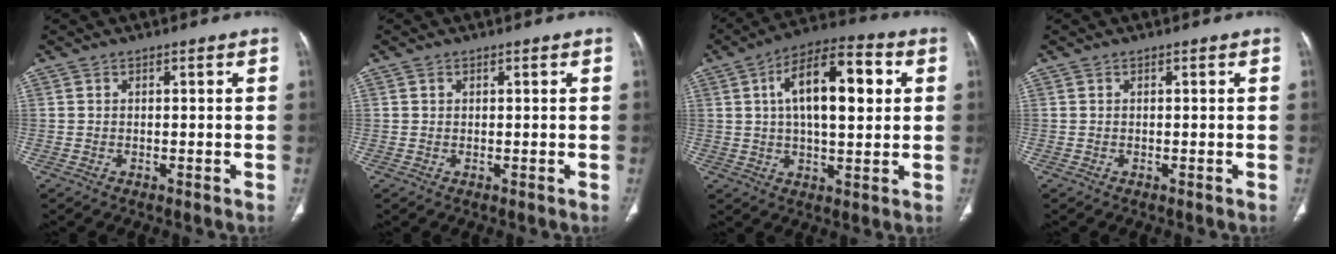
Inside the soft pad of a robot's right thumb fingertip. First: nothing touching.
{"total": 0.5, "force": [0.3, 0.4, 0.1], "torque": [0.002, 0.000, 0.005]}
{"total": 16.4, "force": [3.8, 7.2, 14.2], "torque": [-0.213, 0.017, 0.055]}
{"total": 0.0}